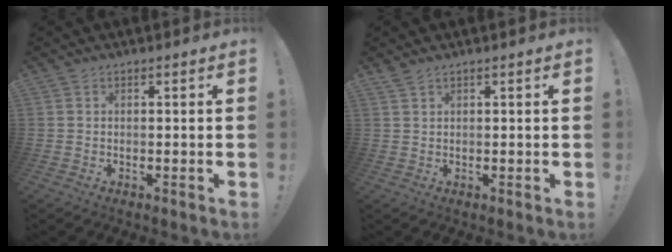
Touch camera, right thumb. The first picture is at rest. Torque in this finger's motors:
{"motor_torque": [0.05, 0.10, 0.11, -0.06, 0.00]}